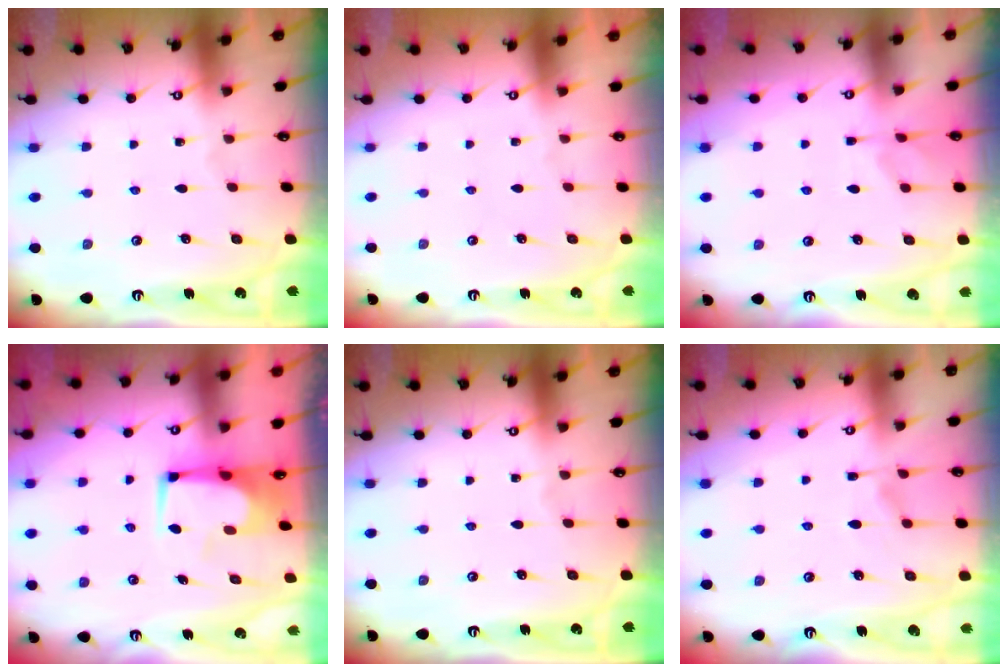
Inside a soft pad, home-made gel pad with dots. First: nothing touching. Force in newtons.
{"total": 1.5, "press": 1.4, "slide": 0.6}
{"total": 3.6, "press": 3.4, "slide": 1.2}
{"total": 1.5, "press": 1.5, "slide": 0.2}
{"total": 0.0}
{"total": 1.4, "press": 0.2, "slide": 1.4}